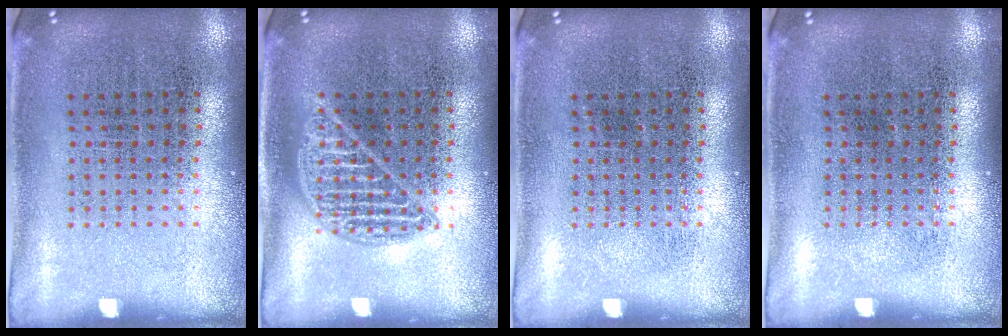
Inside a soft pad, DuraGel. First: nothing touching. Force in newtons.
{"total": 1.1, "press": 1.0, "slide": 0.2}
{"total": 0.0}
{"total": 0.0}